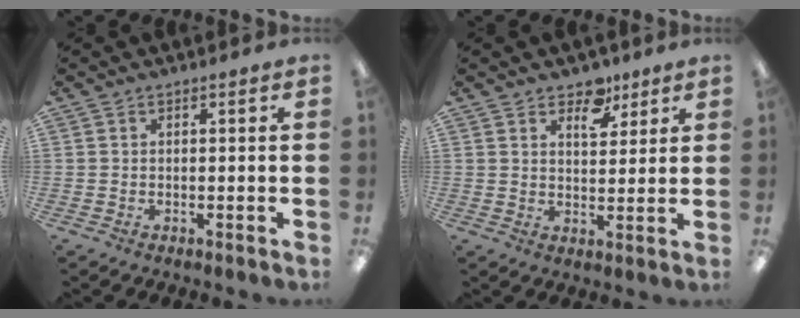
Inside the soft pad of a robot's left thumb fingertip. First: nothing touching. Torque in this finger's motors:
{"motor_torque": [-0.18, -0.13, 0.00, -0.11, -0.02]}